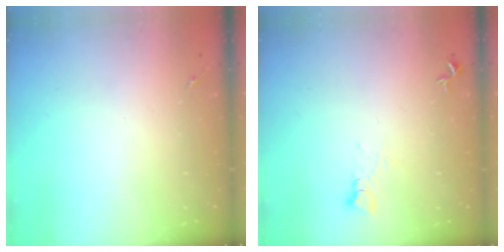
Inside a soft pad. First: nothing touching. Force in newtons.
{"total": 3.3, "press": 3.3, "slide": 0.3}